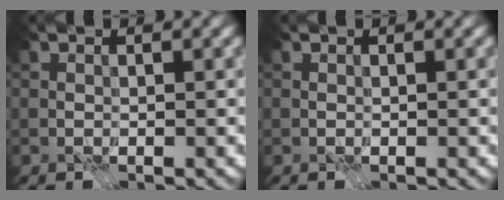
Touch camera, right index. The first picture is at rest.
{"total": 0.0}